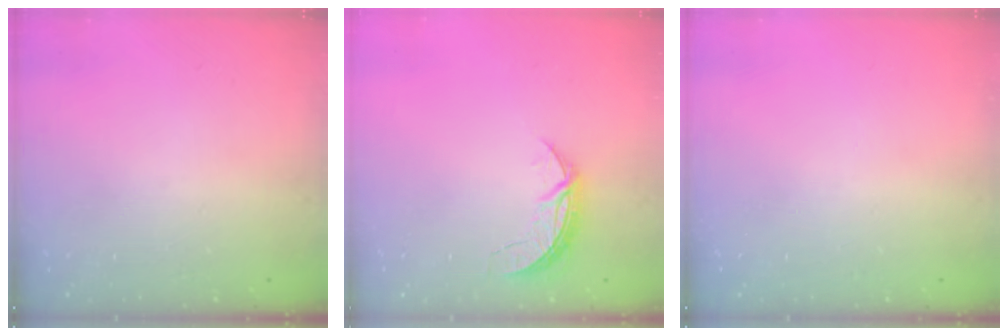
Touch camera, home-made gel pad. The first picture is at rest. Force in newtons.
{"total": 5.5, "press": 5.5, "slide": 0.3}
{"total": 0.0}